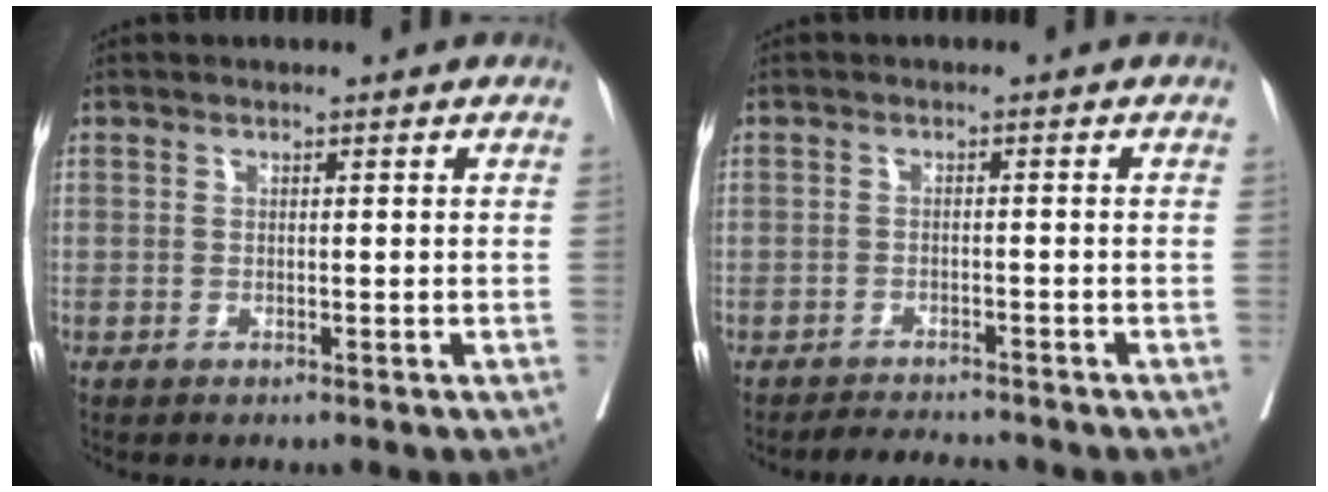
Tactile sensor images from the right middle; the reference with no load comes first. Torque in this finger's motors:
{"motor_torque": [0.45, -0.45, -0.04, -0.01]}